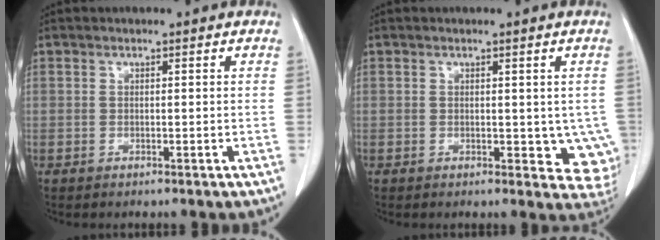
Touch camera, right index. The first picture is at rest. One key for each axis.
{"total": 5.9, "fx": -0.1, "fy": 3.5, "fz": 4.7, "tx": -0.030, "ty": -0.009, "tz": 0.001}